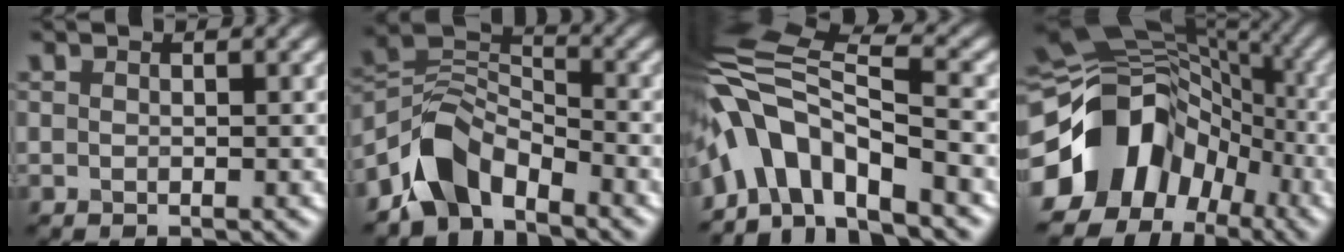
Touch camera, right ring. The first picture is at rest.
{"total": 5.6, "force": [-4.1, 2.9, 2.4], "torque": [-0.036, 0.005, -0.090]}
{"total": 10.1, "force": [-5.0, 4.6, 7.5], "torque": [-0.134, 0.017, -0.099]}
{"total": 12.6, "force": [-4.4, 9.9, 6.6], "torque": [-0.116, 0.000, -0.084]}